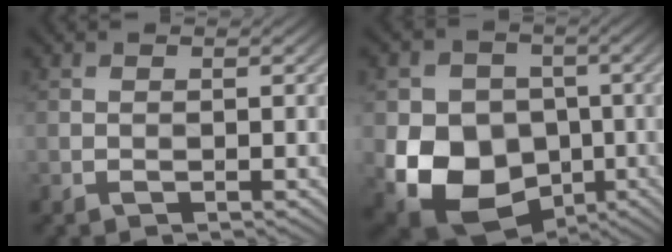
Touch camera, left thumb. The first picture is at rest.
{"total": 14.6, "force": [-2.9, 12.5, 6.8], "torque": [-0.157, -0.045, -0.054]}